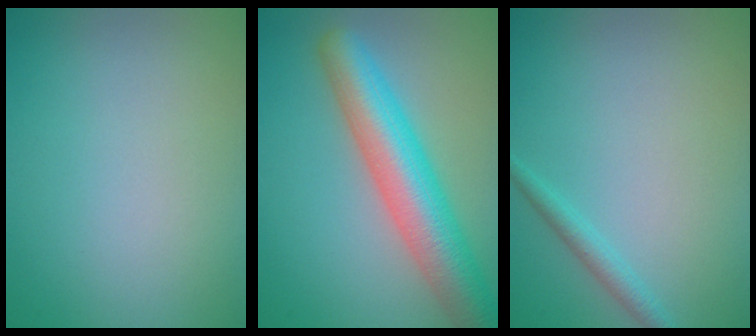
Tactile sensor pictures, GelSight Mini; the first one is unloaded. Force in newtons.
{"total": 8.2, "press": 8.2, "slide": 0.3}
{"total": 1.5, "press": 1.5, "slide": 0.1}